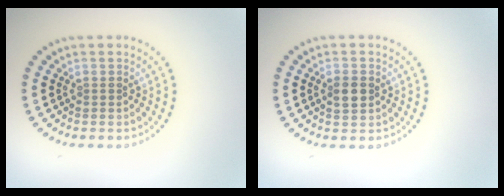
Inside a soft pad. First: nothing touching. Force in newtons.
{"total": 2.0, "press": 2.0, "slide": 0.1}